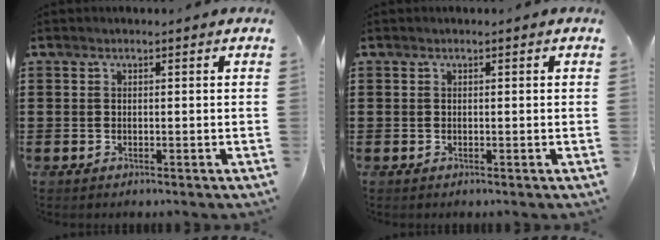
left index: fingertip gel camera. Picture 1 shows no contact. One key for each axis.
{"total": 0.0}